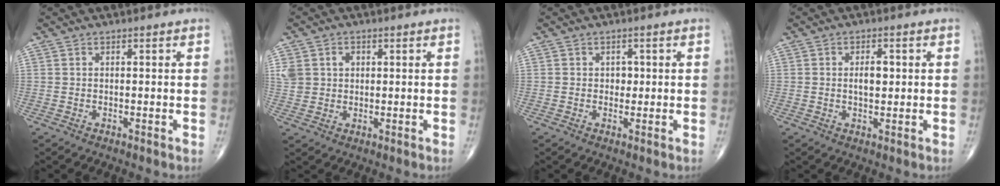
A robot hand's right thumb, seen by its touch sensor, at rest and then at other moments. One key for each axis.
{"total": 6.7, "fx": 1.9, "fy": 5.7, "fz": 3.1, "tx": -0.062, "ty": 0.006, "tz": 0.043}
{"total": 1.6, "fx": 0.2, "fy": 1.3, "fz": 0.8, "tx": 0.002, "ty": 0.003, "tz": 0.001}
{"total": 3.4, "fx": 0.4, "fy": 1.8, "fz": 2.9, "tx": -0.041, "ty": -0.001, "tz": 0.006}